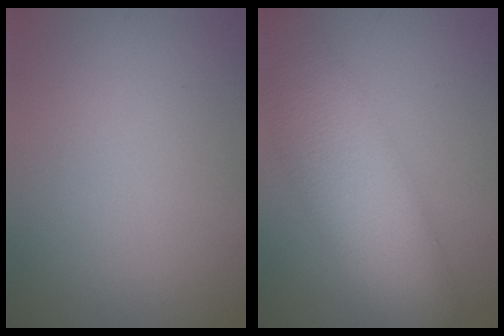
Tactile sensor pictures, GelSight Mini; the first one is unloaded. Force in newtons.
{"total": 10.5, "press": 10.5, "slide": 0.8}